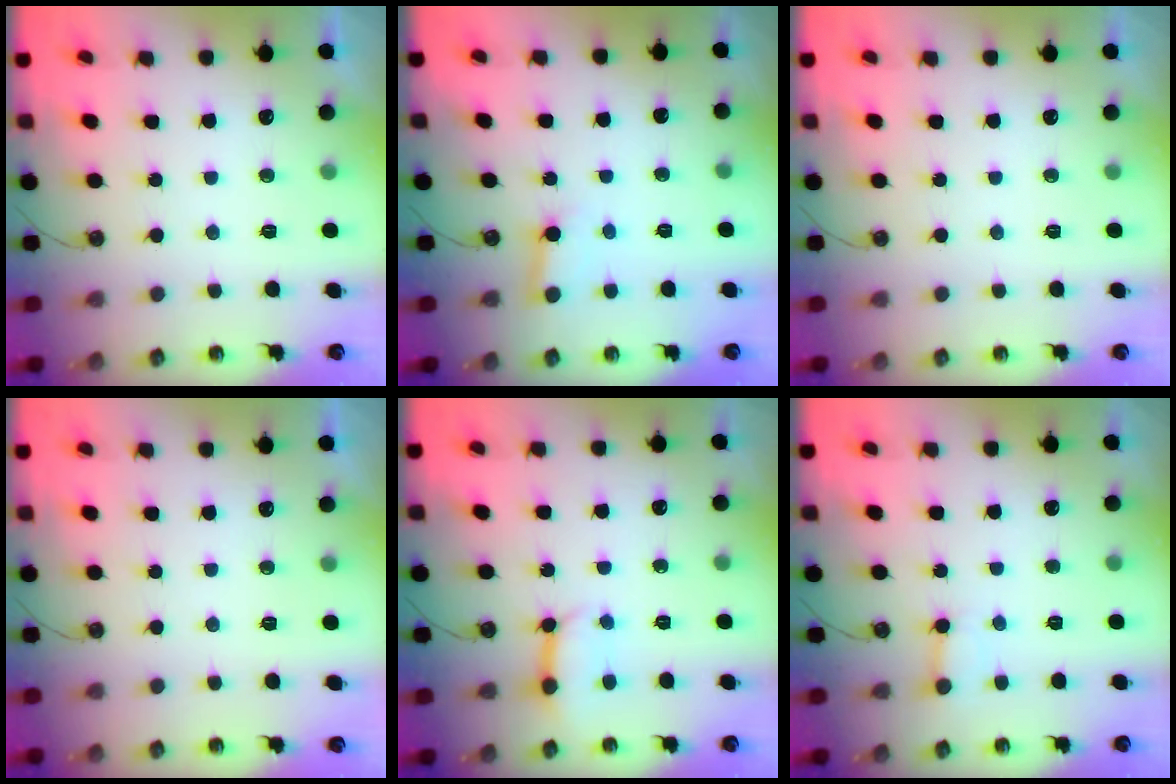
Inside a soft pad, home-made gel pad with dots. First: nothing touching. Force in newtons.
{"total": 4.1, "press": 4.1, "slide": 0.6}
{"total": 0.0}
{"total": 0.0}
{"total": 7.0, "press": 6.9, "slide": 0.7}
{"total": 2.6, "press": 2.6, "slide": 0.4}